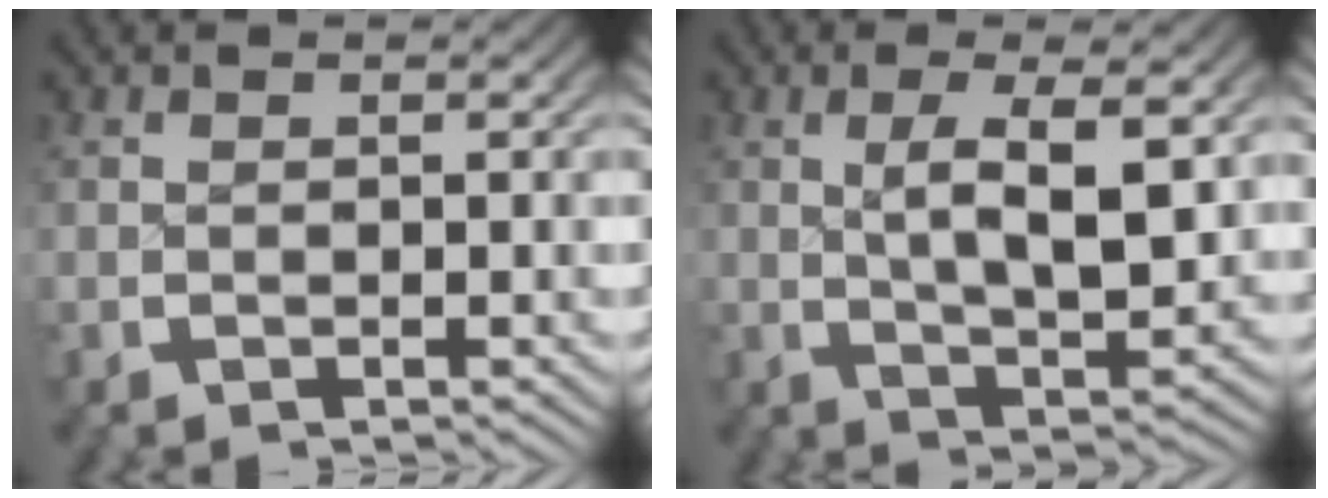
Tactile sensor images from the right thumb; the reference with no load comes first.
{"total": 5.9, "force": [1.1, 2.0, 5.4], "torque": [-0.099, -0.005, 0.023]}